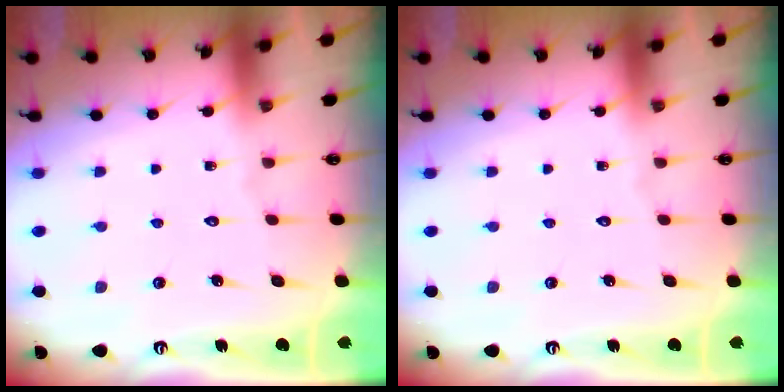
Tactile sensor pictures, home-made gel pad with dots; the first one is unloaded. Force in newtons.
{"total": 0.0}